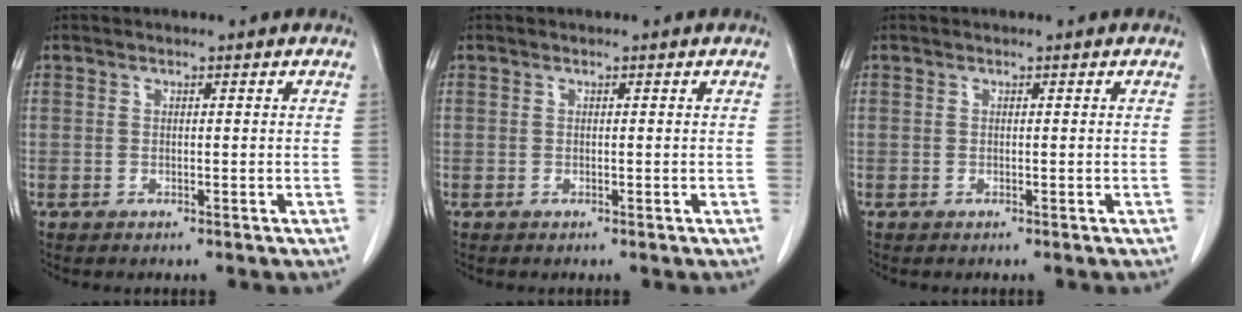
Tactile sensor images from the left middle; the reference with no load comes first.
{"total": 0.0}
{"total": 0.0}